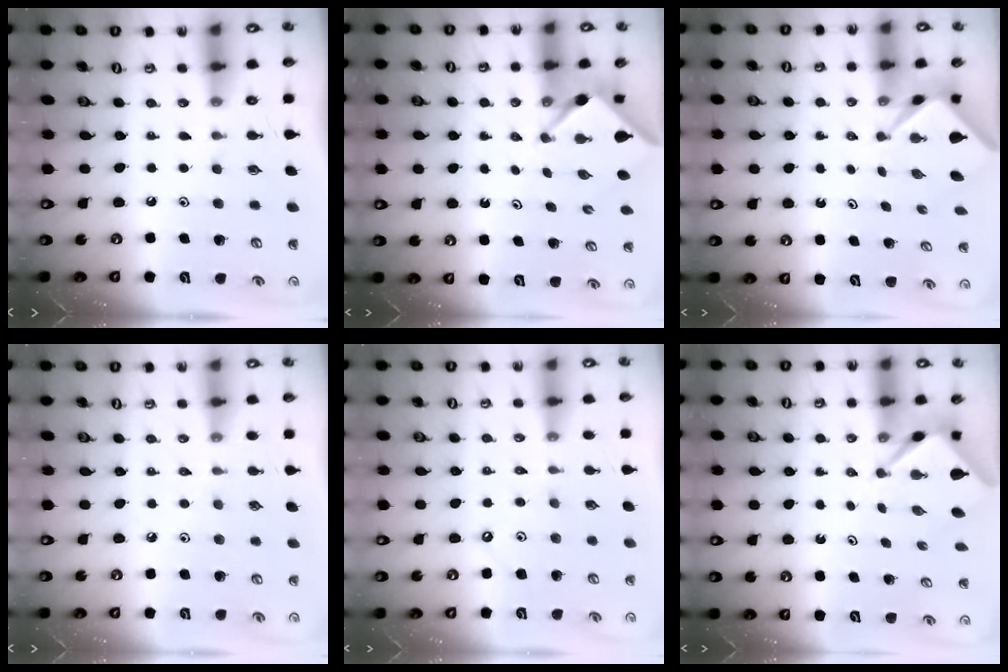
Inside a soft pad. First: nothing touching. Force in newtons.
{"total": 3.0, "press": 3.0, "slide": 0.3}
{"total": 1.7, "press": 1.7, "slide": 0.2}
{"total": 2.6, "press": 2.5, "slide": 0.6}
{"total": 2.3, "press": 2.3, "slide": 0.4}
{"total": 2.6, "press": 2.6, "slide": 0.1}